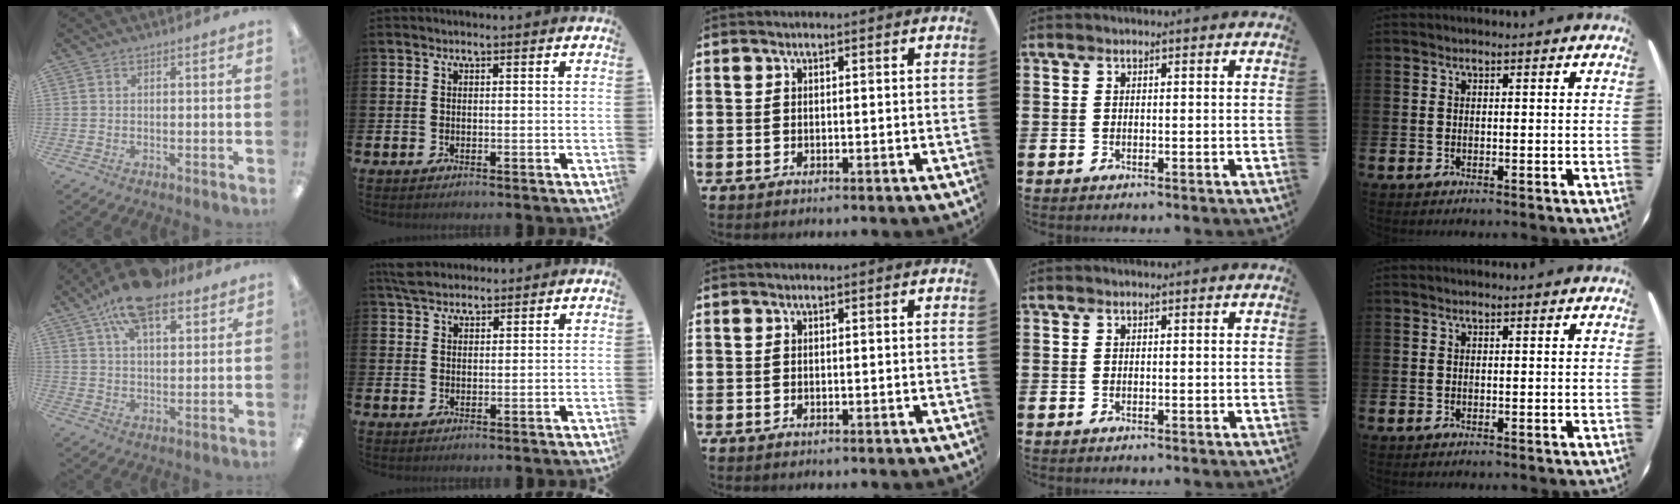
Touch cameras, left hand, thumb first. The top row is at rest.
{"thumb": {"total": 14.2, "force": [9.9, 5.7, 8.5], "torque": [-0.154, -0.035, 0.175]}, "index": {"total": 3.8, "force": [3.6, 1.1, 0.7], "torque": [-0.014, -0.011, 0.066]}}